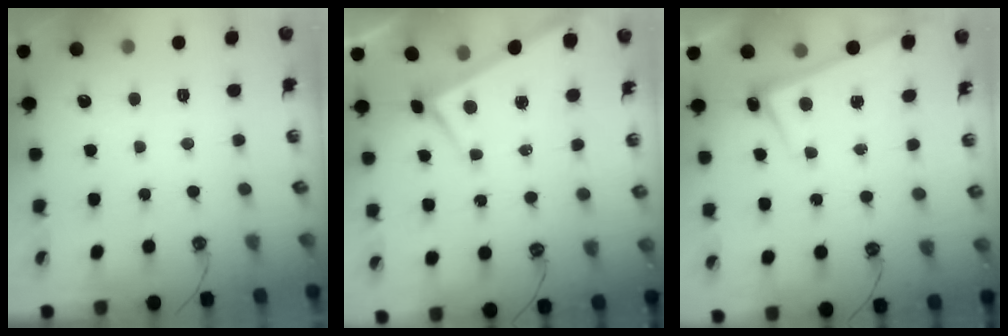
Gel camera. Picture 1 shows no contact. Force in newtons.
{"total": 3.9, "press": 3.9, "slide": 0.4}
{"total": 2.7, "press": 2.7, "slide": 0.5}